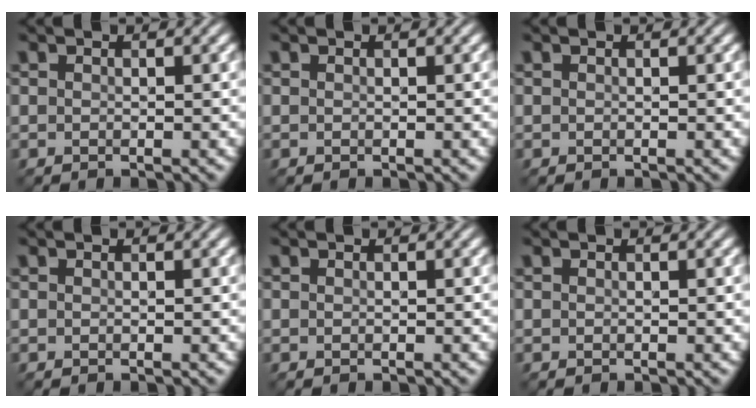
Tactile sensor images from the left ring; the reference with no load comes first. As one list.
[{"total": 0.0}, {"total": 0.0}, {"total": 0.0}, {"total": 0.0}, {"total": 0.0}]